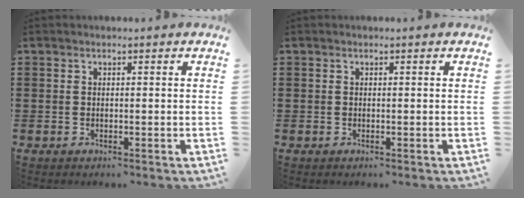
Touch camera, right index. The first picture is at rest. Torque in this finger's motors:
{"motor_torque": [0.00, 0.00, 0.00, 0.00]}